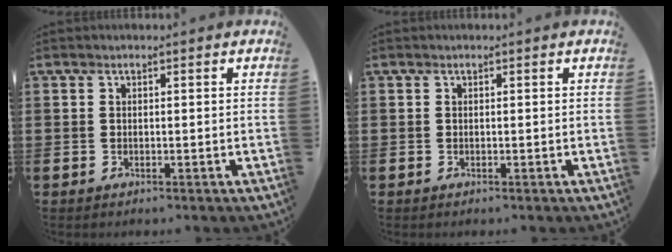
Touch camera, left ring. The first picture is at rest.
{"total": 0.0}